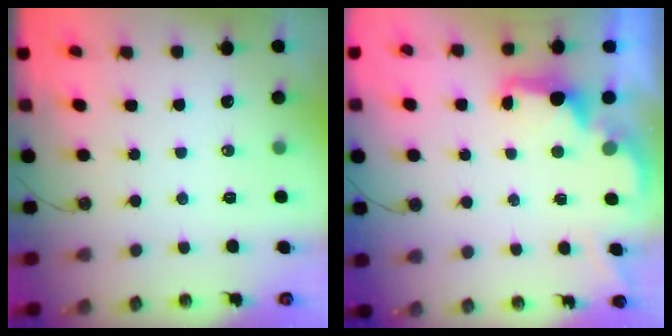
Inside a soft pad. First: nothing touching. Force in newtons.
{"total": 2.5, "press": 2.4, "slide": 0.6}